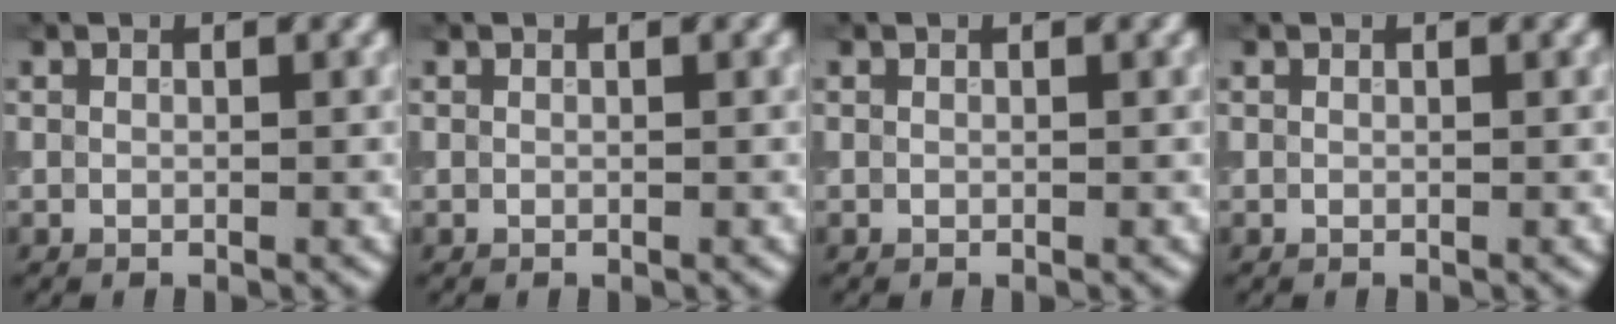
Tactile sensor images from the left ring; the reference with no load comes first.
{"total": 0.0}
{"total": 0.0}
{"total": 0.0}